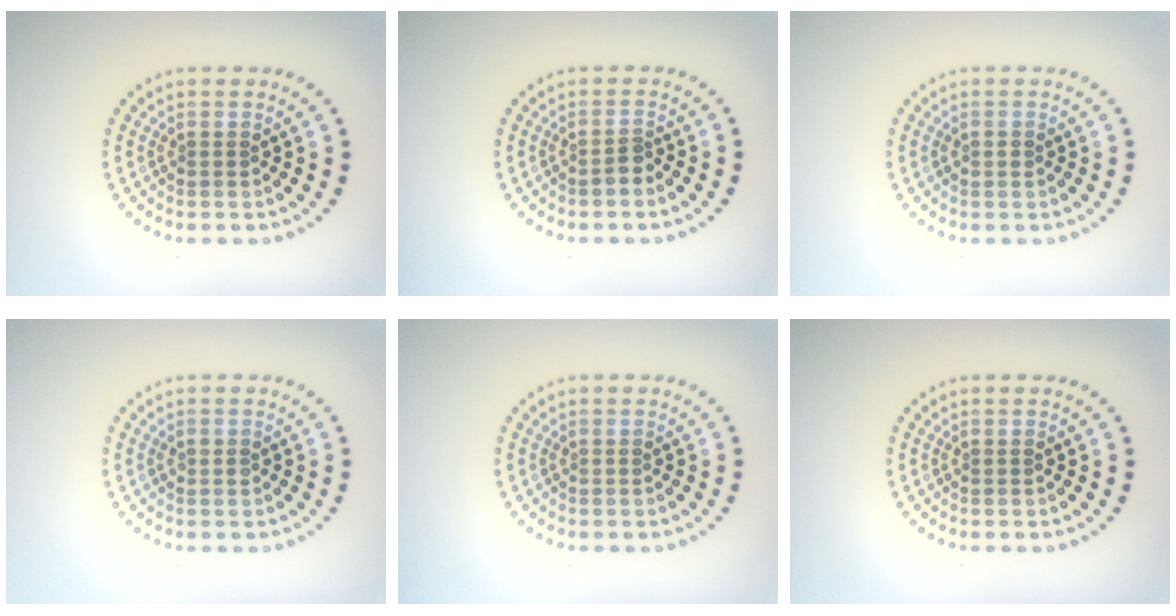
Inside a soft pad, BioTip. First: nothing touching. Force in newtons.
{"total": 1.5, "press": 1.2, "slide": 0.9}
{"total": 0.9, "press": 0.8, "slide": 0.2}
{"total": 1.0, "press": 1.0, "slide": 0.1}
{"total": 0.0}
{"total": 0.0}